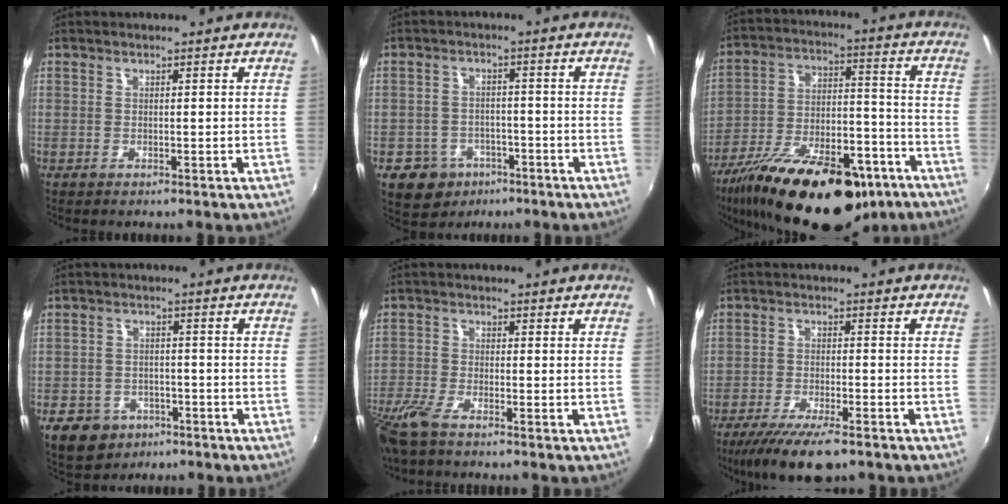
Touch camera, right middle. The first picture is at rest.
{"total": 8.8, "force": [-5.0, 6.8, 2.7], "torque": [-0.079, 0.010, -0.064]}
{"total": 27.4, "force": [-18.0, 11.4, 17.2], "torque": [-0.300, -0.019, -0.264]}
{"total": 10.1, "force": [-5.8, 7.4, 3.8], "torque": [-0.106, 0.000, -0.079]}
{"total": 6.8, "force": [-5.3, 1.3, 4.1], "torque": [-0.107, -0.027, -0.107]}
{"total": 11.3, "force": [-8.3, 2.7, 7.1], "torque": [-0.157, -0.036, -0.144]}